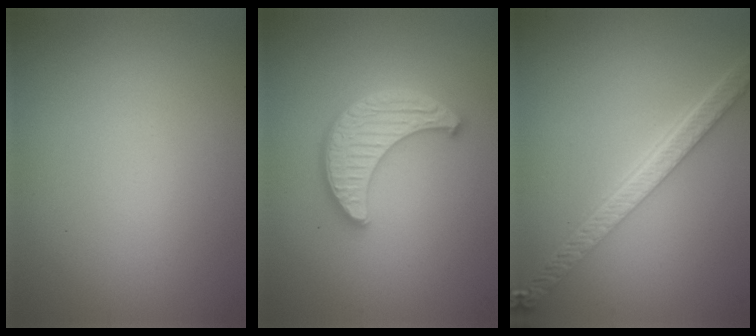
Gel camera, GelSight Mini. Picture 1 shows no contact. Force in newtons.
{"total": 4.1, "press": 3.7, "slide": 1.8}
{"total": 5.4, "press": 4.1, "slide": 3.4}